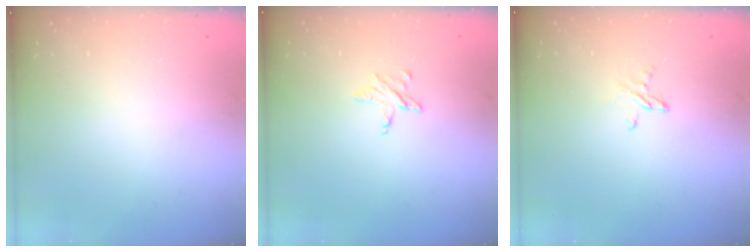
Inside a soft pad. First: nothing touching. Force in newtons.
{"total": 3.9, "press": 3.9, "slide": 0.3}
{"total": 3.4, "press": 3.4, "slide": 0.4}